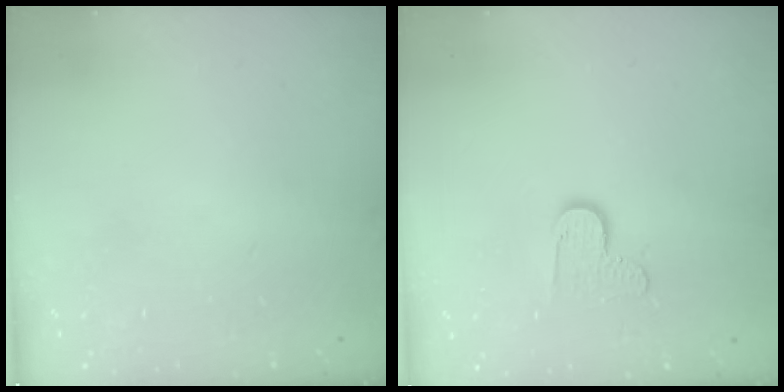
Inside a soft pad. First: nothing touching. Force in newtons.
{"total": 7.0, "press": 7.0, "slide": 0.1}